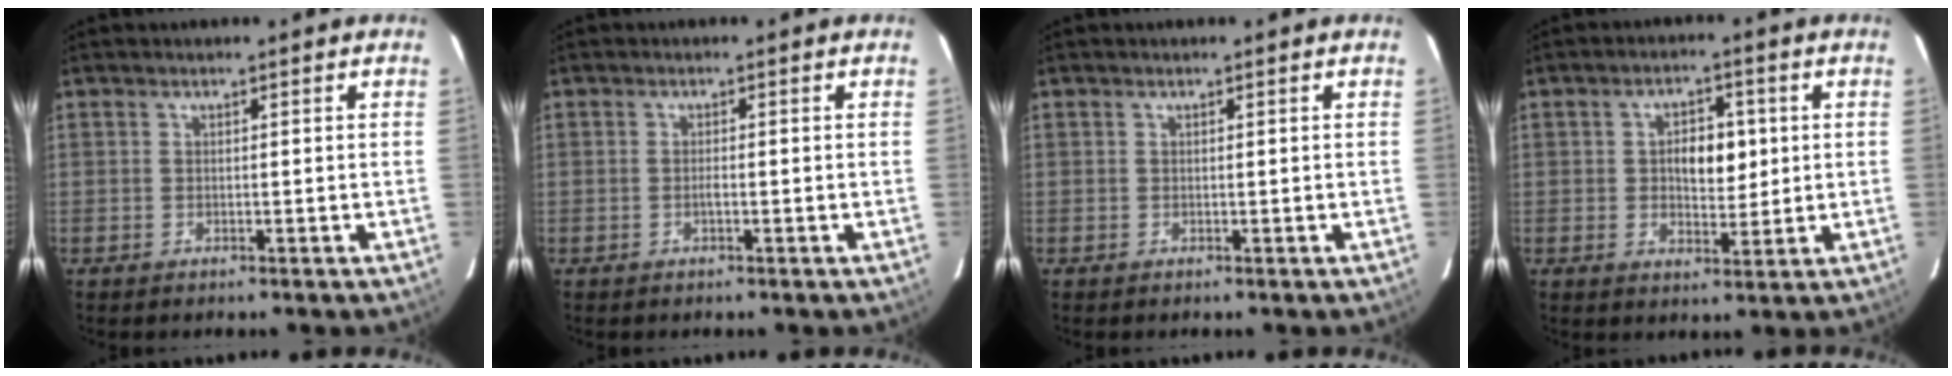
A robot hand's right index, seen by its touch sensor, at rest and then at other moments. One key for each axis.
{"total": 0.8, "fx": -0.3, "fy": 0.1, "fz": 0.8, "tx": -0.017, "ty": 0.001, "tz": -0.006}
{"total": 0.0}
{"total": 6.0, "fx": 0.8, "fy": 3.2, "fz": 5.1, "tx": -0.079, "ty": 0.010, "tz": 0.017}